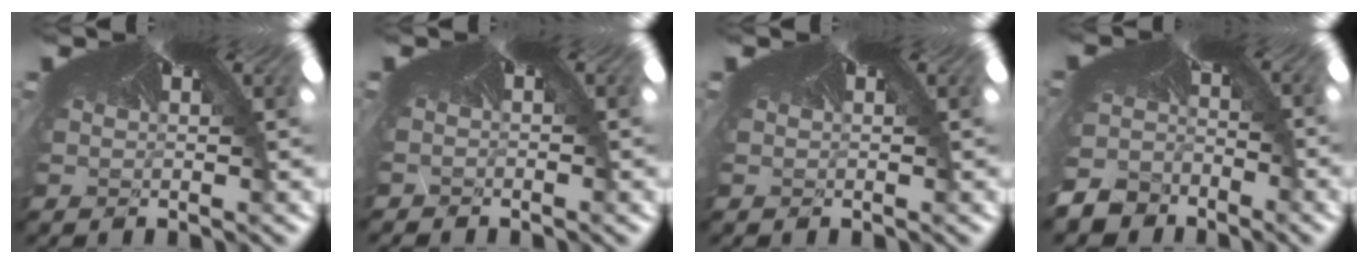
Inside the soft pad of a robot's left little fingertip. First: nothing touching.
{"total": 0.9, "force": [-0.8, 0.1, -0.4], "torque": [0.004, -0.013, -0.010]}
{"total": 0.0}
{"total": 9.9, "force": [-9.0, 4.0, 1.0], "torque": [-0.034, -0.043, -0.129]}